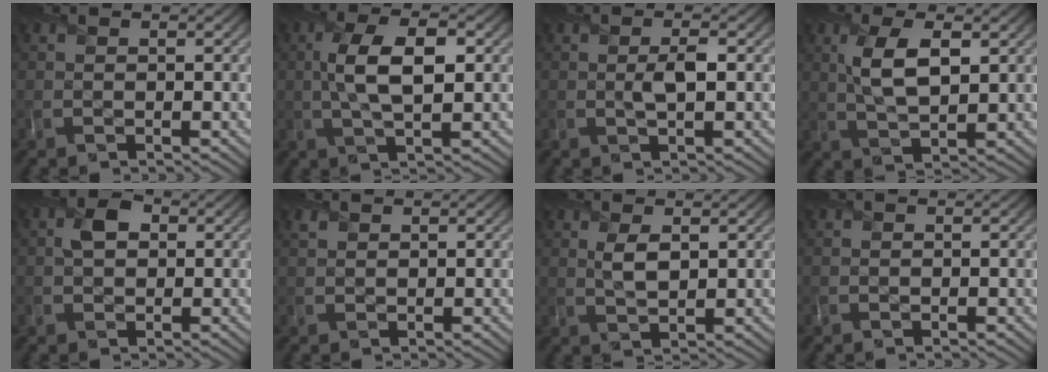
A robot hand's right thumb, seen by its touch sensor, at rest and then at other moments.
{"total": 7.2, "force": [0.6, 2.8, 6.6], "torque": [-0.137, 0.004, 0.009]}
{"total": 2.1, "force": [0.0, 0.5, 2.1], "torque": [-0.041, 0.002, 0.000]}
{"total": 6.3, "force": [1.7, 2.6, 5.4], "torque": [-0.119, 0.001, 0.036]}
{"total": 2.9, "force": [0.4, 2.2, 1.8], "torque": [-0.040, 0.003, 0.006]}
{"total": 0.7, "force": [0.7, 0.2, 0.0], "torque": [-0.006, 0.000, 0.015]}
{"total": 2.9, "force": [1.1, 1.3, 2.4], "torque": [-0.053, -0.003, 0.025]}
{"total": 0.0}